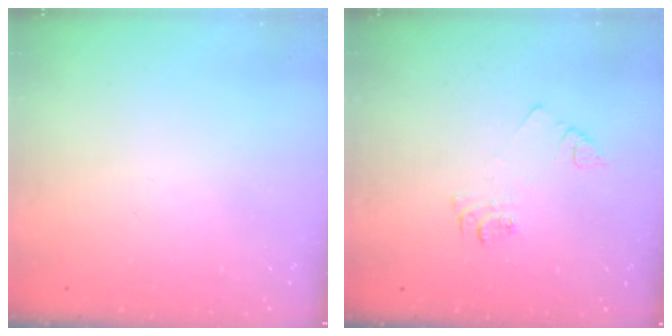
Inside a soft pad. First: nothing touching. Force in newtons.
{"total": 5.5, "press": 5.5, "slide": 0.5}